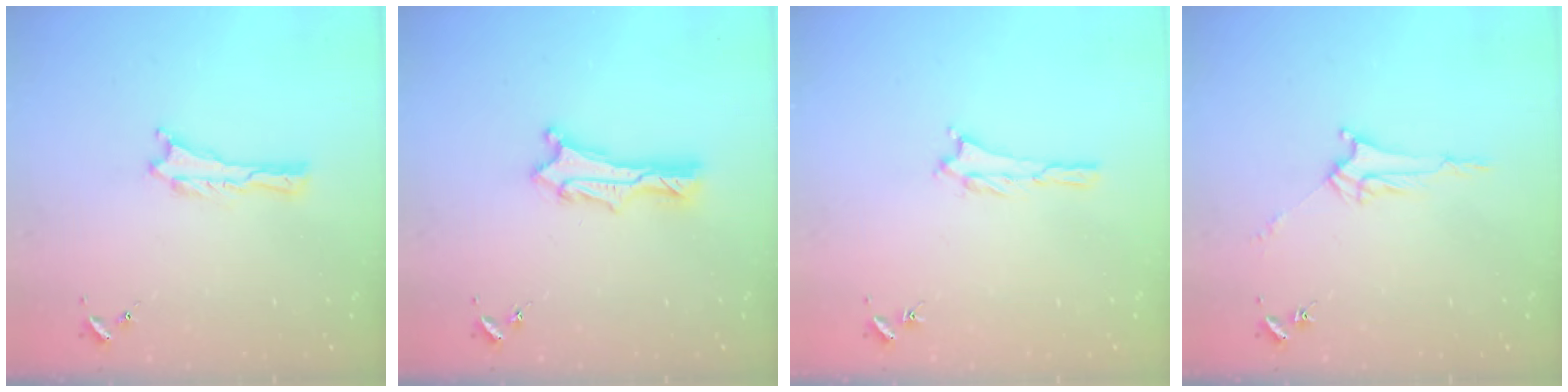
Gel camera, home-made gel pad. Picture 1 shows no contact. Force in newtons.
{"total": 2.4, "press": 2.4, "slide": 0.3}
{"total": 1.4, "press": 1.4, "slide": 0.3}
{"total": 3.0, "press": 3.0, "slide": 0.3}